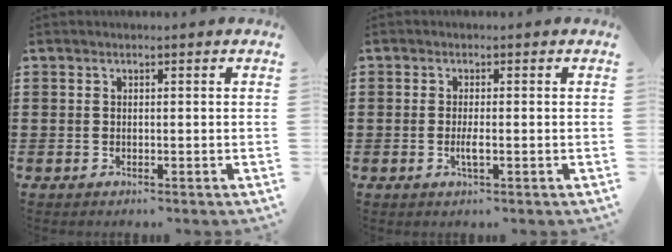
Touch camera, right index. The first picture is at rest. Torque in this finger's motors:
{"motor_torque": [1.10, 1.03, 0.47, 0.10]}